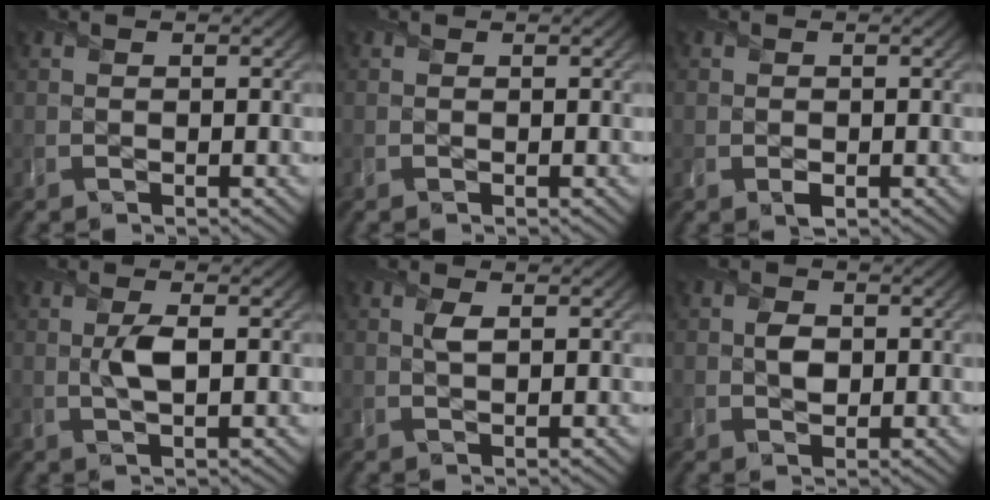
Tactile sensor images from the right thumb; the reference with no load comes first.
{"total": 0.0}
{"total": 1.2, "force": [-0.4, 1.0, 0.6], "torque": [-0.011, -0.008, -0.008]}
{"total": 3.1, "force": [0.3, 1.2, 2.8], "torque": [-0.063, 0.000, 0.002]}
{"total": 1.7, "force": [0.5, 0.8, 1.4], "torque": [-0.033, -0.003, 0.008]}
{"total": 2.4, "force": [0.1, 1.9, 1.5], "torque": [-0.031, -0.004, -0.002]}